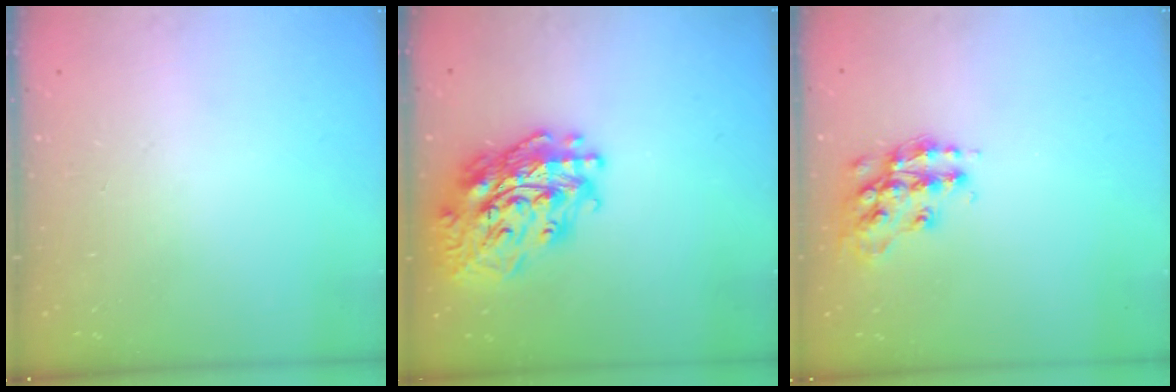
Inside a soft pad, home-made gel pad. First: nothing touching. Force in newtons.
{"total": 23.0, "press": 22.8, "slide": 2.4}
{"total": 13.7, "press": 13.7, "slide": 0.9}